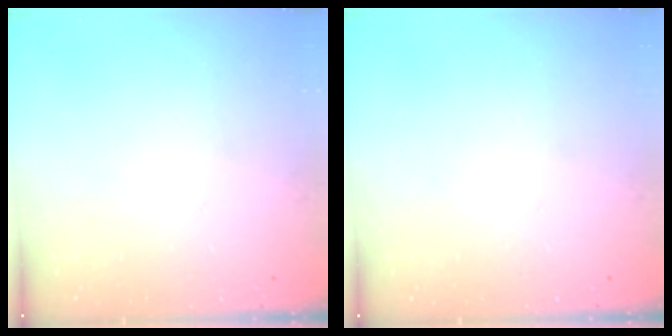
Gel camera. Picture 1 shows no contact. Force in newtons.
{"total": 0.0}